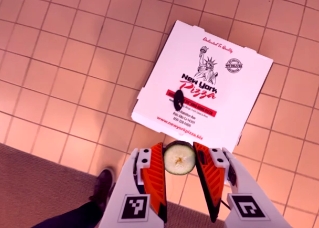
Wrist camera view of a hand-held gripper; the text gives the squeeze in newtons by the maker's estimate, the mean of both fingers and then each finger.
{"total": 7.8, "left": 7.9, "right": 7.7}